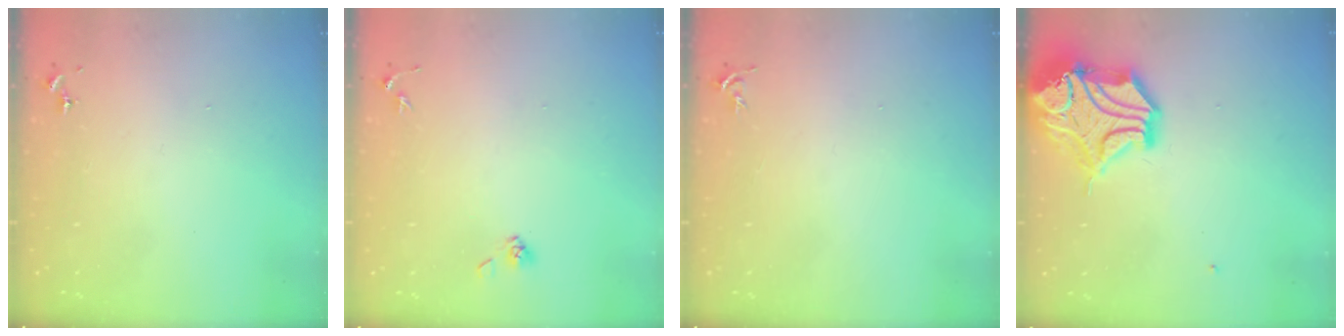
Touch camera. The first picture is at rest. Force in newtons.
{"total": 3.9, "press": 3.5, "slide": 1.7}
{"total": 3.7, "press": 3.7, "slide": 0.5}
{"total": 18.1, "press": 17.9, "slide": 2.5}